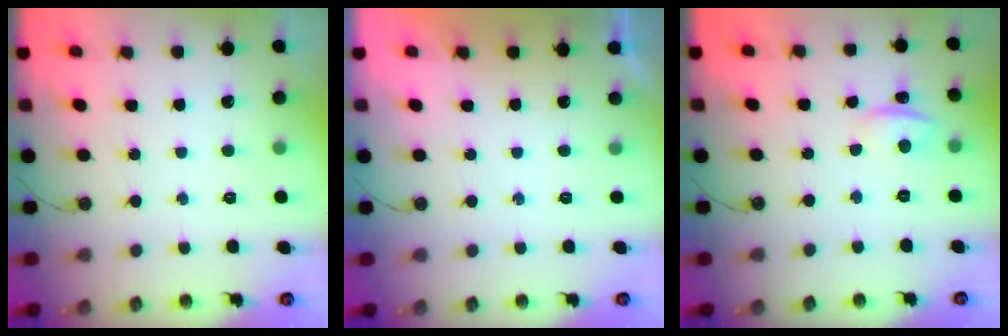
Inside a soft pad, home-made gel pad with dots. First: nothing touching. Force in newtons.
{"total": 0.0}
{"total": 1.5, "press": 1.3, "slide": 0.7}